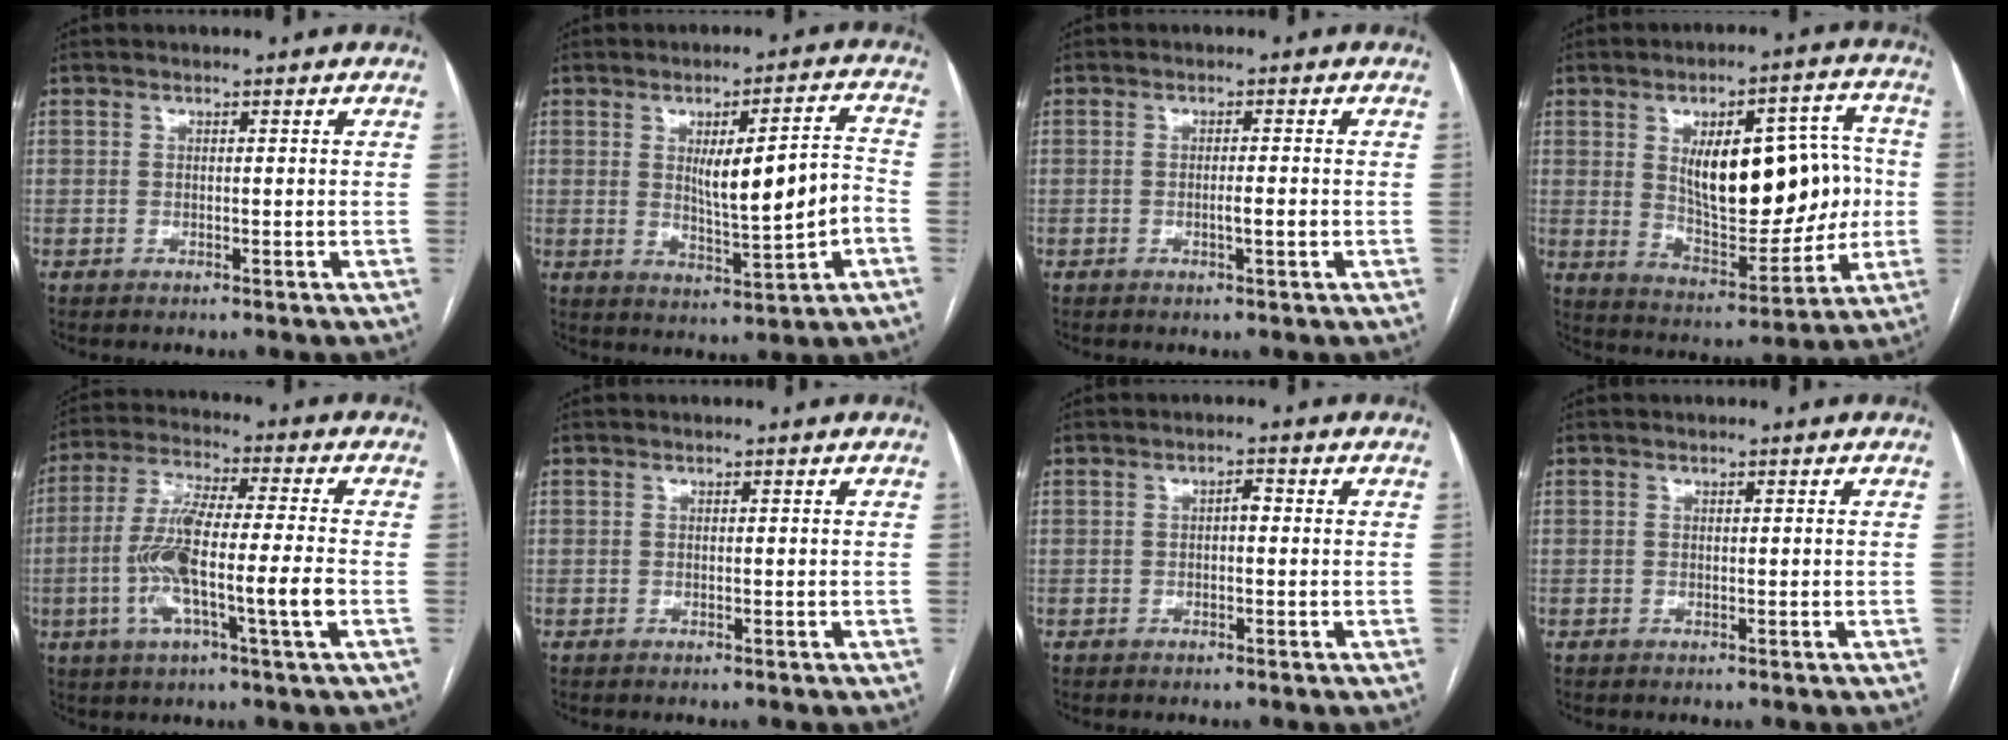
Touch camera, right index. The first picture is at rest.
{"total": 10.4, "force": [-0.8, 1.6, 10.3], "torque": [-0.154, 0.010, -0.002]}
{"total": 1.9, "force": [-0.5, 0.1, 1.8], "torque": [-0.032, 0.000, -0.008]}
{"total": 18.1, "force": [1.7, 7.7, 16.3], "torque": [-0.241, 0.026, 0.038]}
{"total": 12.9, "force": [-3.0, 0.6, 12.5], "torque": [-0.246, 0.002, -0.061]}
{"total": 0.0}
{"total": 1.4, "force": [0.0, 0.6, 1.2], "torque": [-0.017, 0.005, -0.003]}
{"total": 0.0}